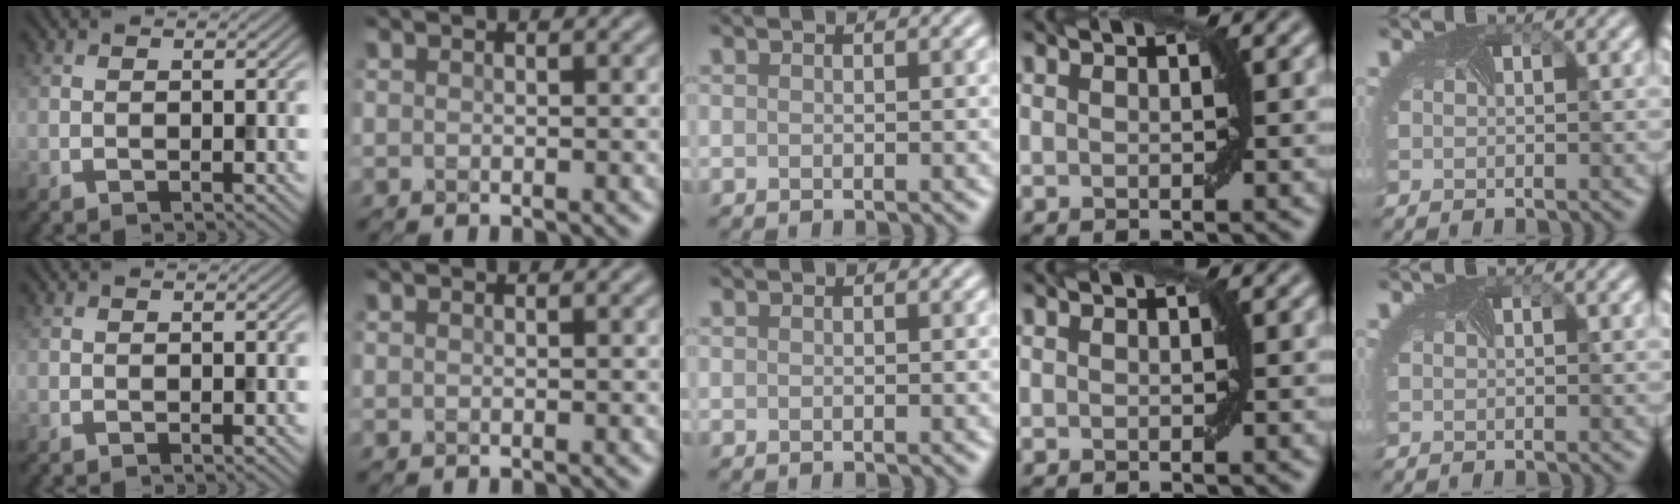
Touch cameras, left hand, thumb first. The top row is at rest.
{}